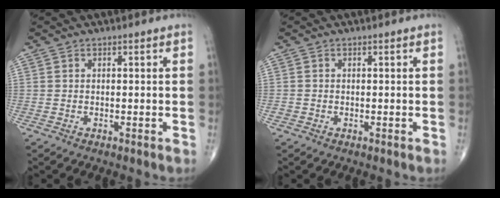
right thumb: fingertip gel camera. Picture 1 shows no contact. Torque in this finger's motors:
{"motor_torque": [0.14, 0.31, -0.17, 0.18, -0.08]}